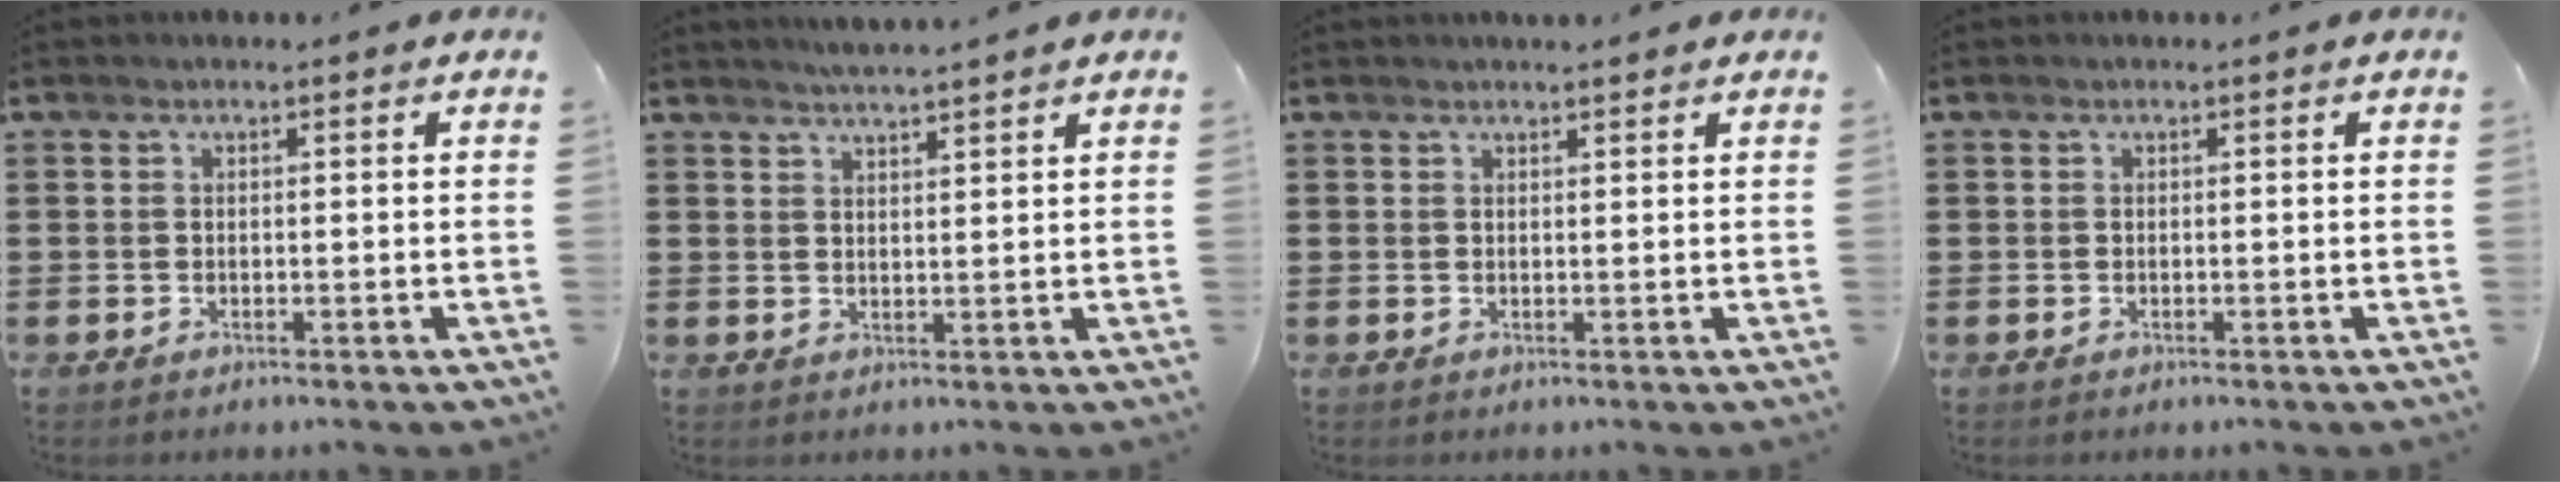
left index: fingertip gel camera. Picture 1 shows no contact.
{"total": 2.6, "force": [2.6, -0.4, 0.2], "torque": [-0.011, -0.009, 0.049]}
{"total": 1.1, "force": [1.1, 0.2, 0.1], "torque": [-0.004, 0.000, 0.022]}
{"total": 0.0}